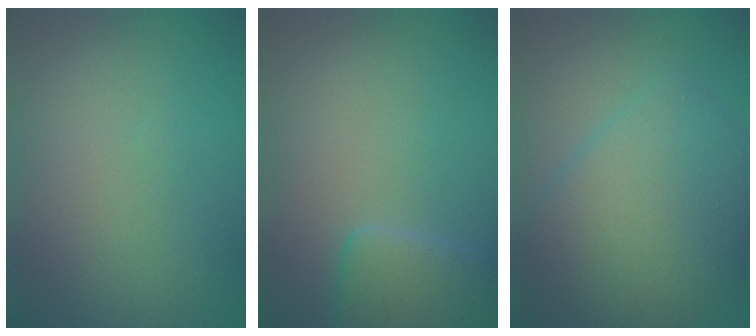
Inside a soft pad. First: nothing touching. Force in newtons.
{"total": 3.3, "press": 3.3, "slide": 0.3}
{"total": 7.3, "press": 7.3, "slide": 0.2}